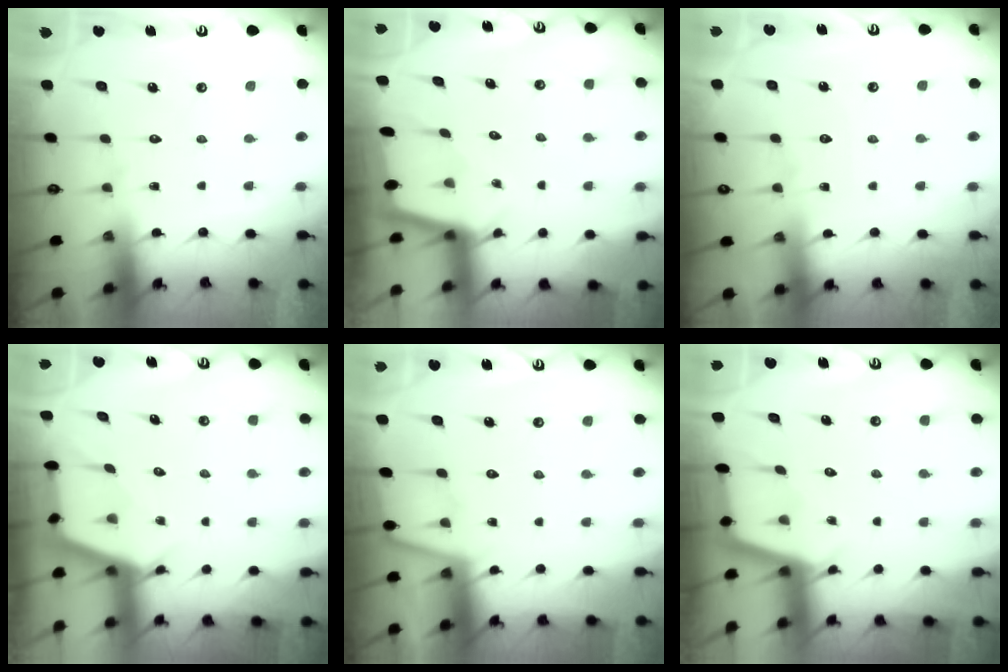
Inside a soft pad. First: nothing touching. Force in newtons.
{"total": 1.7, "press": 1.7, "slide": 0.3}
{"total": 3.5, "press": 3.5, "slide": 0.4}
{"total": 2.7, "press": 2.7, "slide": 0.3}
{"total": 2.4, "press": 2.4, "slide": 0.4}
{"total": 2.3, "press": 2.3, "slide": 0.1}